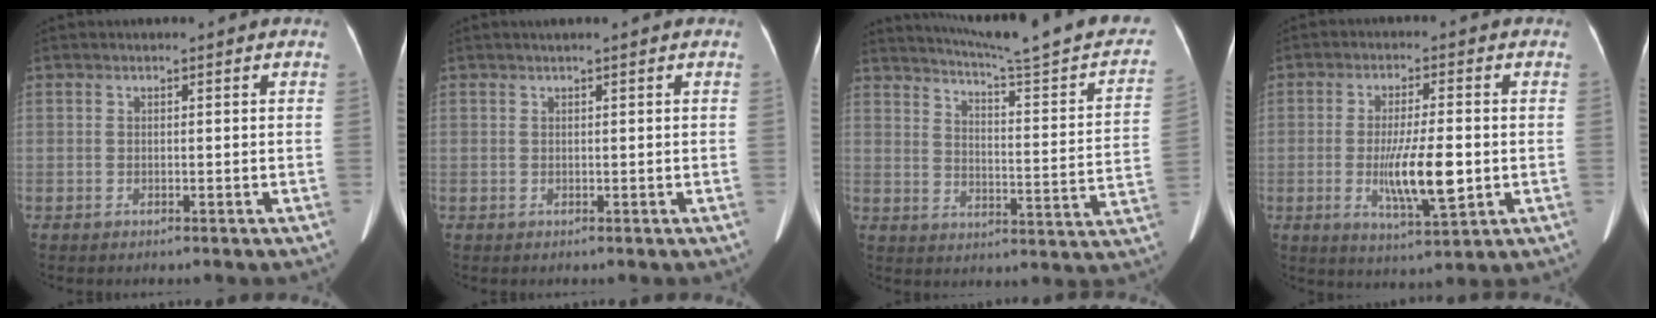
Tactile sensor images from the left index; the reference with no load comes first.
{"total": 1.0, "force": [0.8, -0.2, 0.6], "torque": [-0.013, 0.011, 0.019]}
{"total": 22.8, "force": [20.1, 0.5, 10.7], "torque": [-0.149, -0.056, 0.249]}
{"total": 9.2, "force": [-1.5, 1.4, 9.0], "torque": [-0.162, -0.019, -0.024]}